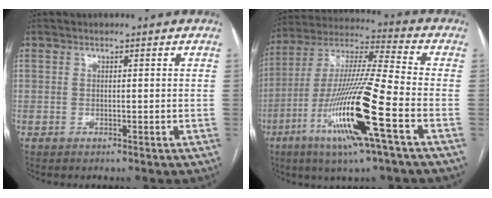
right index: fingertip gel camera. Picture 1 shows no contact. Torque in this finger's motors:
{"motor_torque": [2.14, 0.00, 1.05, 0.21]}